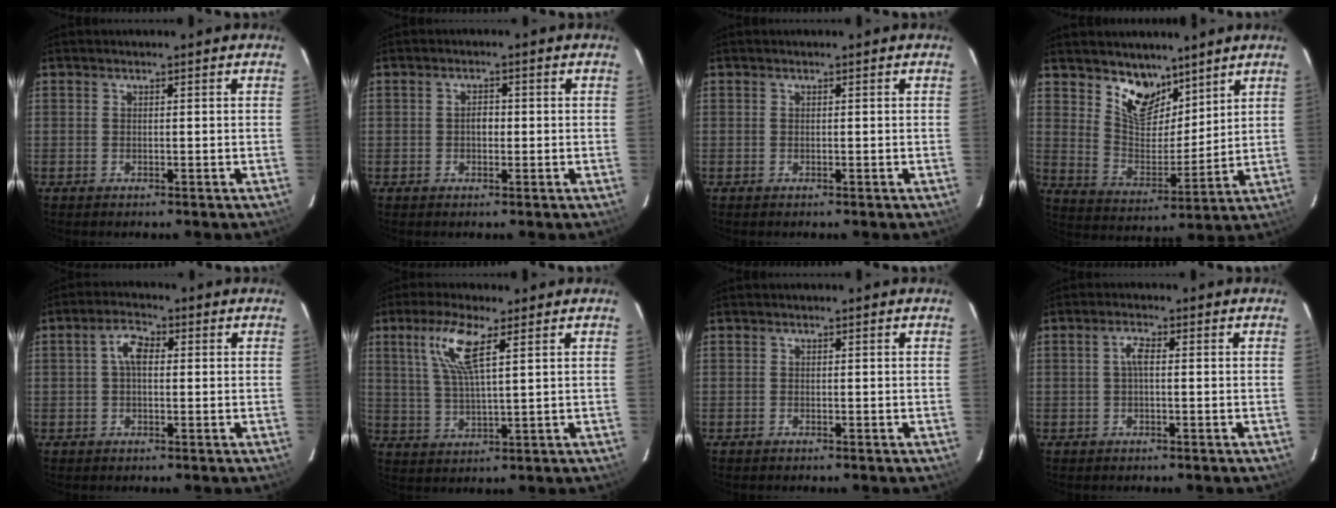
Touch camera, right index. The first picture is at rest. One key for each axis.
{"total": 1.8, "fx": -0.2, "fy": 1.3, "fz": 1.2, "tx": -0.021, "ty": 0.007, "tz": -0.005}
{"total": 0.0}
{"total": 10.4, "fx": 7.6, "fy": 5.4, "fz": 4.5, "tx": -0.077, "ty": -0.012, "tz": 0.143}
{"total": 4.0, "fx": 0.5, "fy": 2.2, "fz": 3.3, "tx": -0.063, "ty": 0.016, "tz": 0.008}
{"total": 8.5, "fx": 4.0, "fy": 1.7, "fz": 7.4, "tx": -0.153, "ty": 0.006, "tz": 0.083}
{"total": 0.0}
{"total": 2.1, "fx": 0.0, "fy": 0.7, "fz": 2.0, "tx": -0.043, "ty": 0.008, "tz": 0.000}